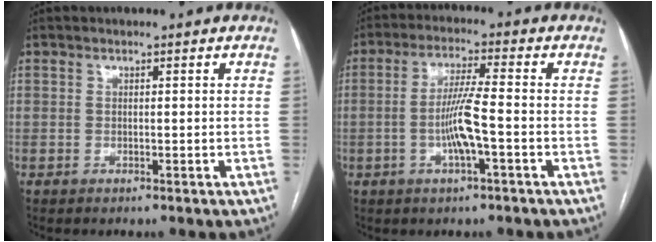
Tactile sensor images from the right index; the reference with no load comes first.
{"total": 7.0, "force": [-1.7, 0.2, 6.8], "torque": [-0.137, 0.002, -0.033]}